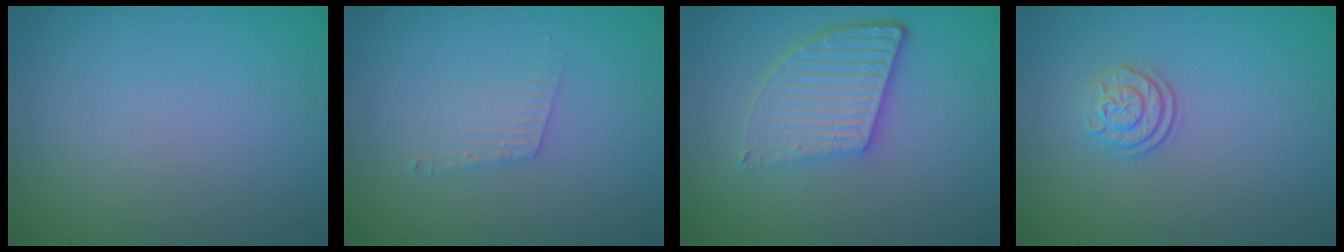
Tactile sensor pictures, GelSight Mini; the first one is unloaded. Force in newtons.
{"total": 1.7, "press": 1.7, "slide": 0.0}
{"total": 5.3, "press": 3.8, "slide": 3.7}
{"total": 2.1, "press": 1.7, "slide": 1.3}